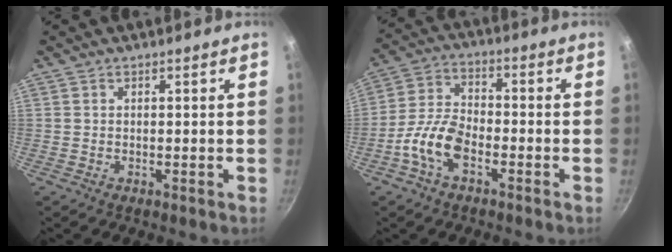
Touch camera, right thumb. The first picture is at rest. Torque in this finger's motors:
{"motor_torque": [2.37, 1.93, 1.31, -0.97, 0.22]}